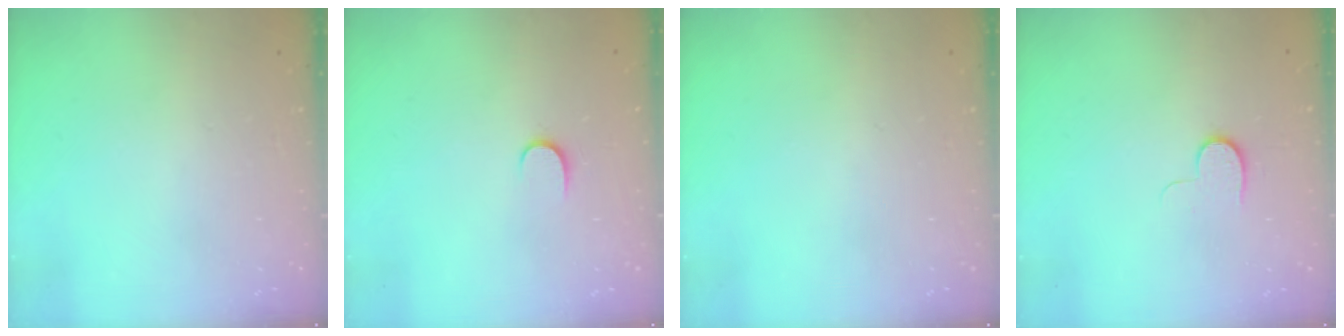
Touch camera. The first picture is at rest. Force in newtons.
{"total": 5.3, "press": 5.3, "slide": 0.5}
{"total": 0.0}
{"total": 5.3, "press": 5.3, "slide": 0.5}